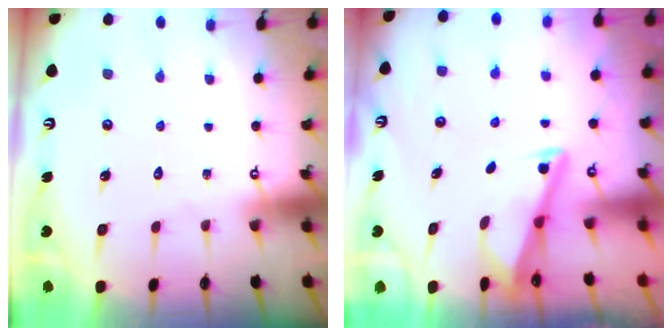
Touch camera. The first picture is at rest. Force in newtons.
{"total": 2.9, "press": 2.9, "slide": 0.3}